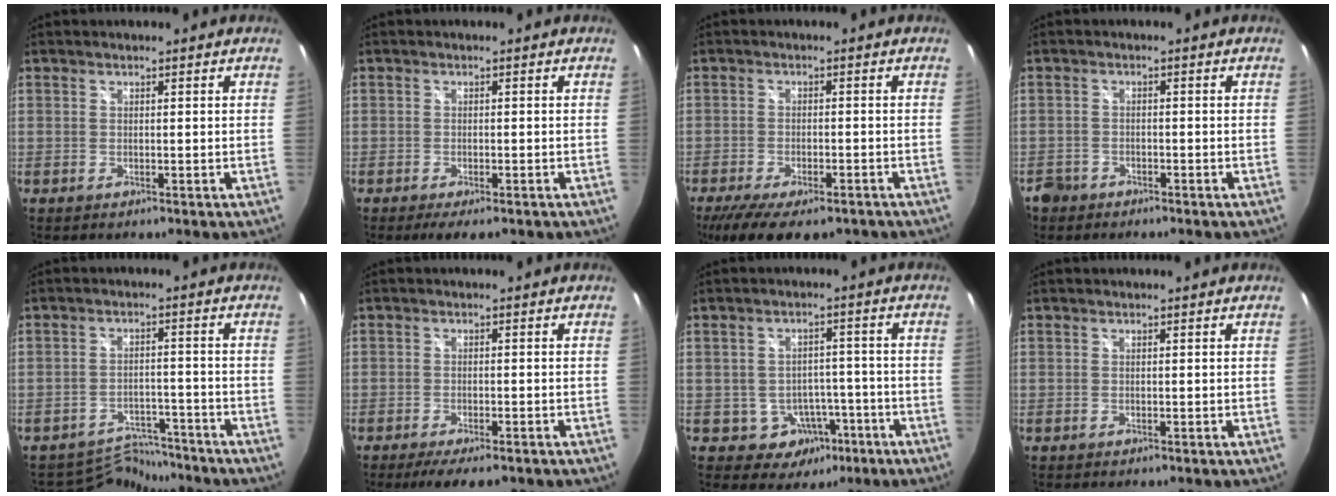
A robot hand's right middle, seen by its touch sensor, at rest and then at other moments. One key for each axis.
{"total": 4.2, "fx": -3.0, "fy": 1.3, "fz": 2.7, "tx": -0.054, "ty": -0.015, "tz": -0.047}
{"total": 13.0, "fx": -9.4, "fy": 4.5, "fz": 7.7, "tx": -0.163, "ty": -0.042, "tz": -0.145}
{"total": 3.8, "fx": -2.6, "fy": 2.7, "fz": 0.7, "tx": -0.030, "ty": -0.001, "tz": -0.048}
{"total": 6.3, "fx": -6.0, "fy": 1.4, "fz": -1.2, "tx": 0.008, "ty": 0.014, "tz": -0.094}
{"total": 6.4, "fx": -4.9, "fy": 1.6, "fz": 3.9, "tx": -0.083, "ty": -0.019, "tz": -0.075}
{"total": 6.9, "fx": -3.3, "fy": 5.8, "fz": 1.8, "tx": -0.040, "ty": 0.027, "tz": -0.021}
{"total": 0.0}